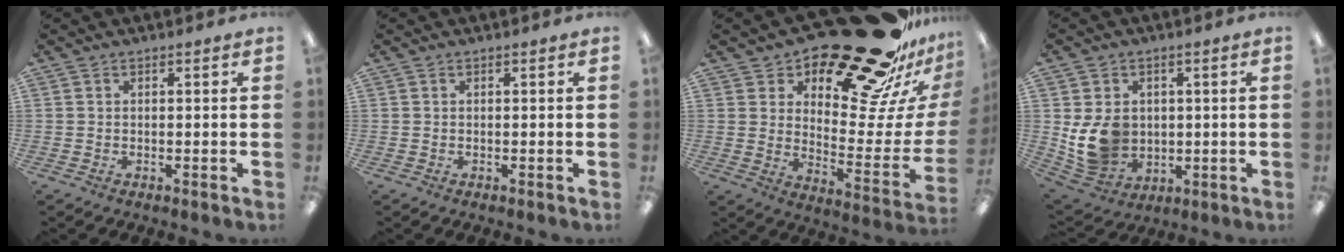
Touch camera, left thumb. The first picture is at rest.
{"total": 0.0}
{"total": 29.2, "force": [22.1, 11.1, 15.6], "torque": [-0.194, -0.157, 0.376]}
{"total": 10.6, "force": [0.6, 9.1, 5.3], "torque": [-0.123, -0.001, 0.019]}